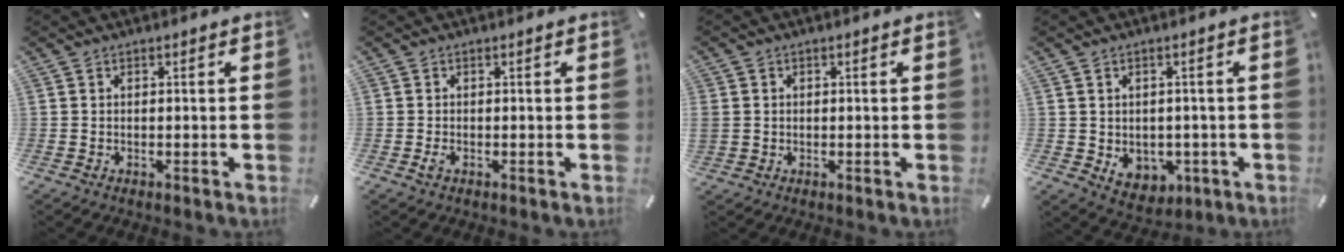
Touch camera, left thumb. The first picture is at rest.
{"total": 0.8, "force": [-0.3, 0.6, 0.5], "torque": [-0.008, 0.000, -0.007]}
{"total": 2.1, "force": [0.2, 2.0, 0.5], "torque": [-0.009, 0.004, 0.003]}
{"total": 5.3, "force": [-0.4, 4.8, 2.2], "torque": [-0.025, -0.001, -0.005]}